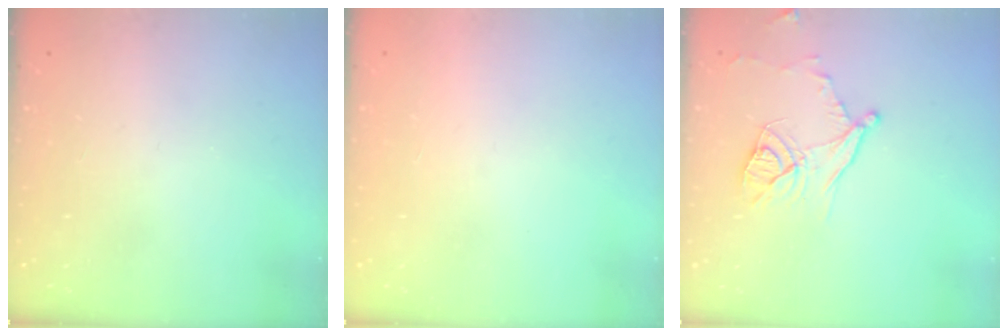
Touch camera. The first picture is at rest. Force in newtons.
{"total": 1.5, "press": 1.5, "slide": 0.1}
{"total": 11.3, "press": 11.0, "slide": 2.3}